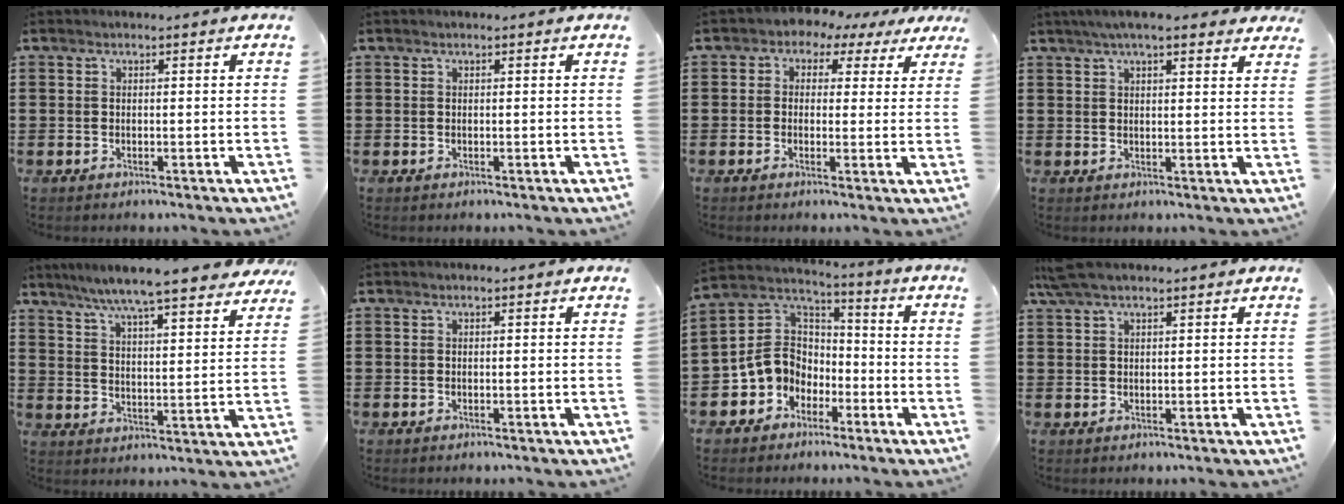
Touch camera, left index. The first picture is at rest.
{"total": 0.0}
{"total": 2.5, "force": [1.2, 2.1, 0.6], "torque": [-0.030, -0.006, 0.013]}
{"total": 4.9, "force": [3.8, 0.9, 2.8], "torque": [-0.063, 0.003, 0.069]}
{"total": 7.2, "force": [6.4, -0.5, 3.2], "torque": [-0.088, -0.036, 0.108]}
{"total": 0.0}
{"total": 8.5, "force": [-2.6, 7.8, 2.3], "torque": [-0.094, 0.009, -0.054]}
{"total": 3.4, "force": [2.5, 0.5, 2.2], "torque": [-0.049, 0.004, 0.047]}